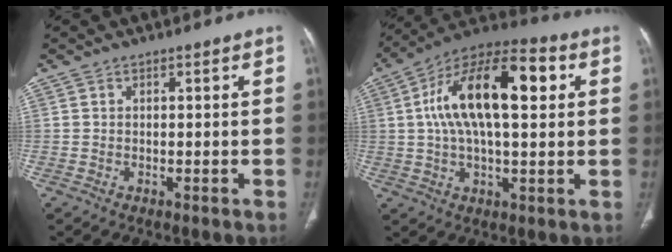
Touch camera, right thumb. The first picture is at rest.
{"total": 20.4, "force": [4.3, 8.9, 17.8], "torque": [-0.296, 0.028, 0.062]}